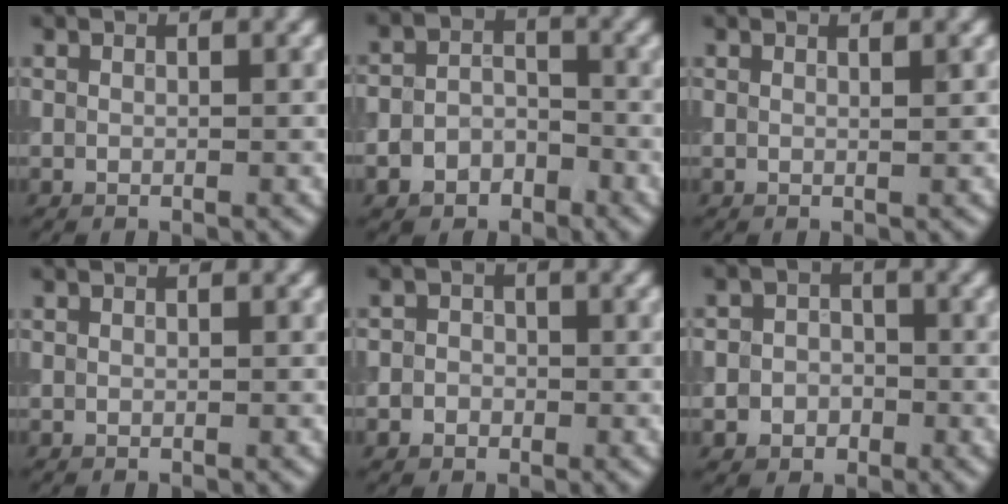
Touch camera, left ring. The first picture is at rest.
{"total": 3.7, "force": [-2.2, 2.7, 1.4], "torque": [-0.019, 0.002, -0.044]}
{"total": 0.7, "force": [0.4, 0.1, 0.6], "torque": [-0.003, 0.000, 0.003]}
{"total": 0.0}
{"total": 2.2, "force": [-0.5, 2.1, 0.6], "torque": [0.014, 0.007, -0.028]}
{"total": 3.4, "force": [-1.0, 3.1, 0.9], "torque": [0.015, 0.003, -0.037]}